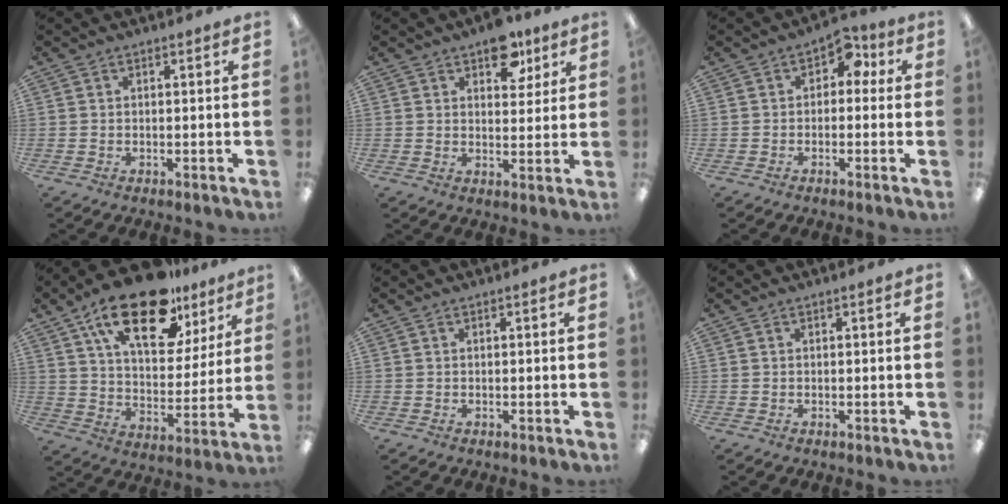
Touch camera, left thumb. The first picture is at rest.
{"total": 9.0, "force": [5.8, 5.0, 4.8], "torque": [-0.045, -0.023, 0.098]}
{"total": 4.9, "force": [1.1, 3.5, 3.3], "torque": [-0.043, 0.004, 0.013]}
{"total": 22.0, "force": [14.1, 9.9, 13.7], "torque": [-0.225, -0.067, 0.240]}
{"total": 0.0}
{"total": 0.0}